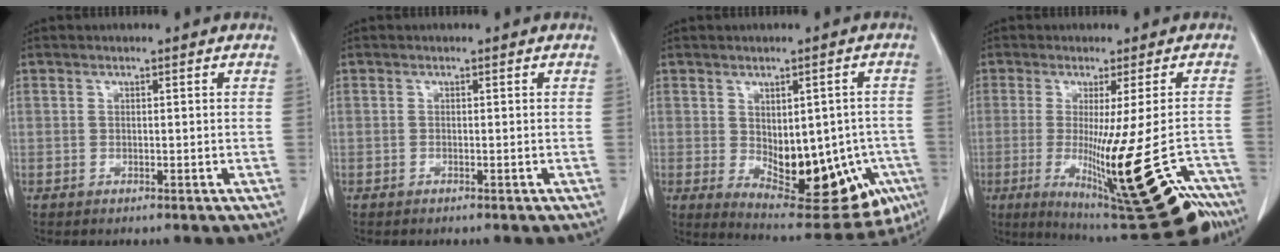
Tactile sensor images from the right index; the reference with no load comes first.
{"total": 0.0}
{"total": 16.4, "force": [-3.9, 8.1, 13.7], "torque": [-0.172, 0.003, -0.028]}
{"total": 21.1, "force": [-11.0, 2.1, 17.9], "torque": [-0.197, -0.041, -0.154]}